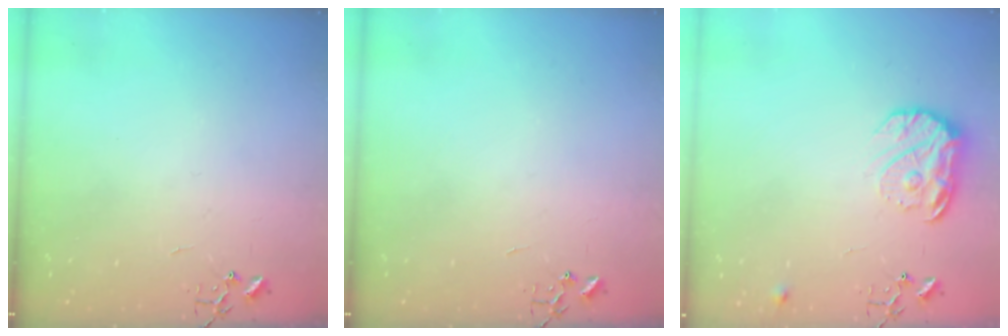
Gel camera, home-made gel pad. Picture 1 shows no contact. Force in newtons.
{"total": 0.0}
{"total": 13.9, "press": 13.8, "slide": 1.0}